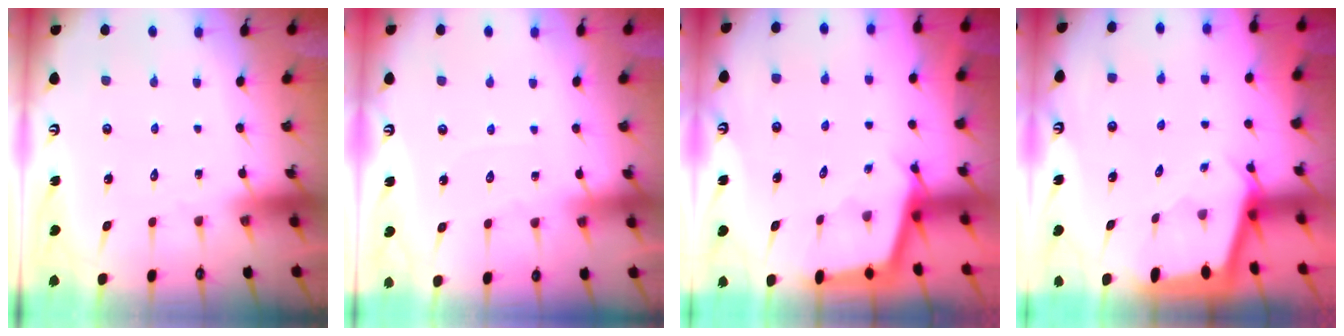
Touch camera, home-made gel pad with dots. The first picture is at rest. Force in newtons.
{"total": 3.7, "press": 3.6, "slide": 0.4}
{"total": 2.4, "press": 2.4, "slide": 0.2}
{"total": 2.3, "press": 2.3, "slide": 0.1}